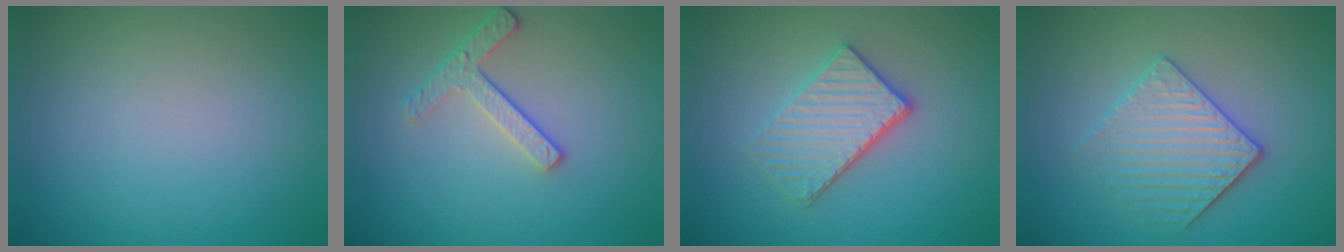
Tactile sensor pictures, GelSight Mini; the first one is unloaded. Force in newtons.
{"total": 2.5, "press": 2.2, "slide": 1.1}
{"total": 3.8, "press": 3.2, "slide": 2.0}
{"total": 3.6, "press": 3.3, "slide": 1.4}